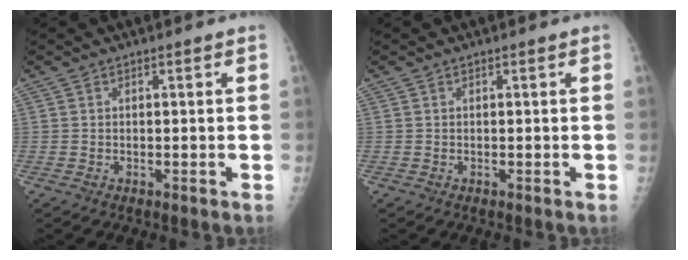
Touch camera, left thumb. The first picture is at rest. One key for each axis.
{"total": 0.0}